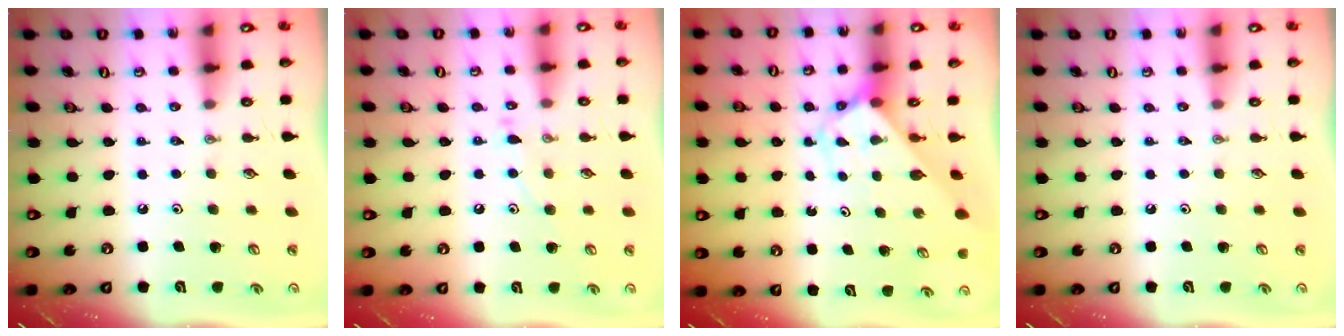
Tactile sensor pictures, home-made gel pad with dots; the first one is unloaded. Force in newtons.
{"total": 7.3, "press": 7.3, "slide": 0.6}
{"total": 2.9, "press": 2.9, "slide": 0.1}
{"total": 0.0}